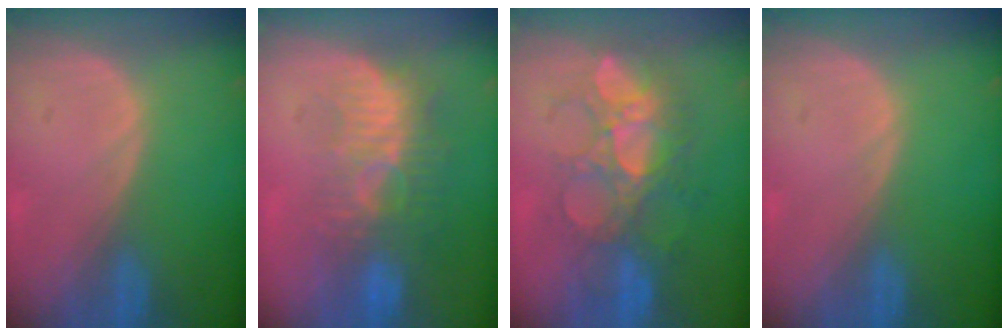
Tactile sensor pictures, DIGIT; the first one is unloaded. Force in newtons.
{"total": 9.1, "press": 8.3, "slide": 3.9}
{"total": 8.8, "press": 8.7, "slide": 1.5}
{"total": 0.0}